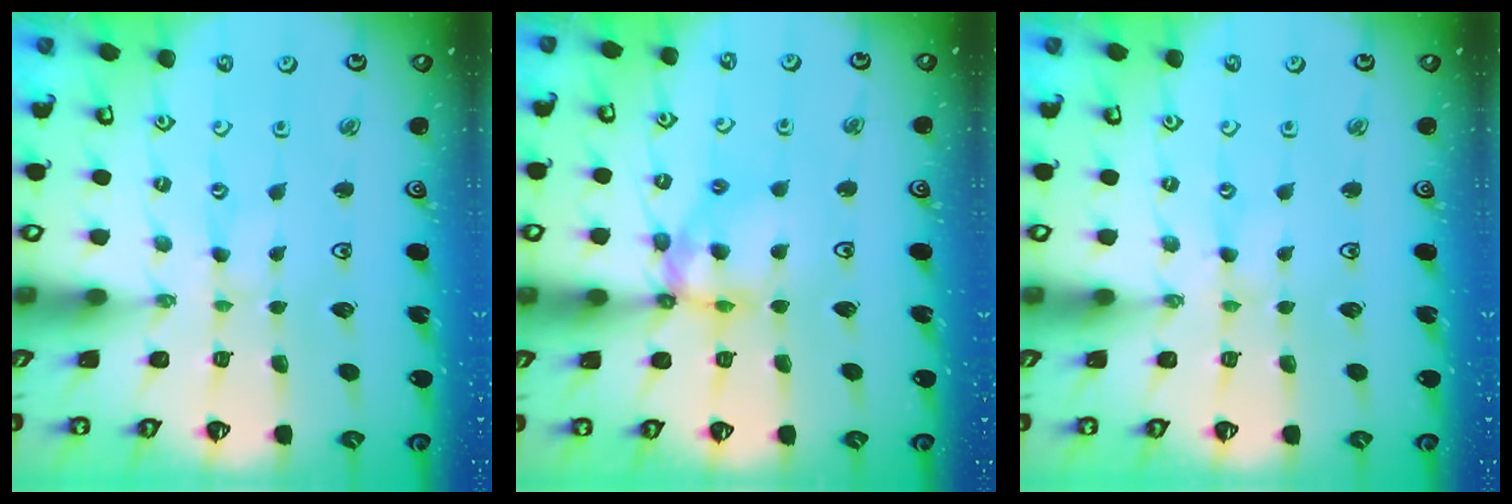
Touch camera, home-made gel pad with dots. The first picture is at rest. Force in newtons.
{"total": 11.5, "press": 11.5, "slide": 1.1}
{"total": 1.3, "press": 1.2, "slide": 0.2}